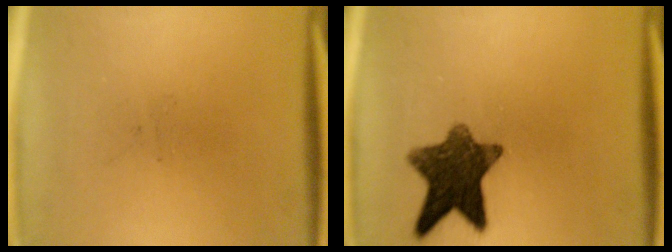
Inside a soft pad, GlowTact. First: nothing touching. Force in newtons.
{"total": 10.8}